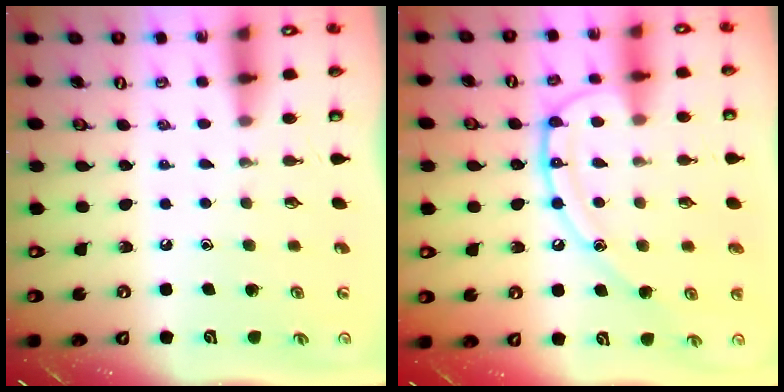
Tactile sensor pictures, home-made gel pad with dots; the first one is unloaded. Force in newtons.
{"total": 15.9, "press": 15.9, "slide": 1.3}